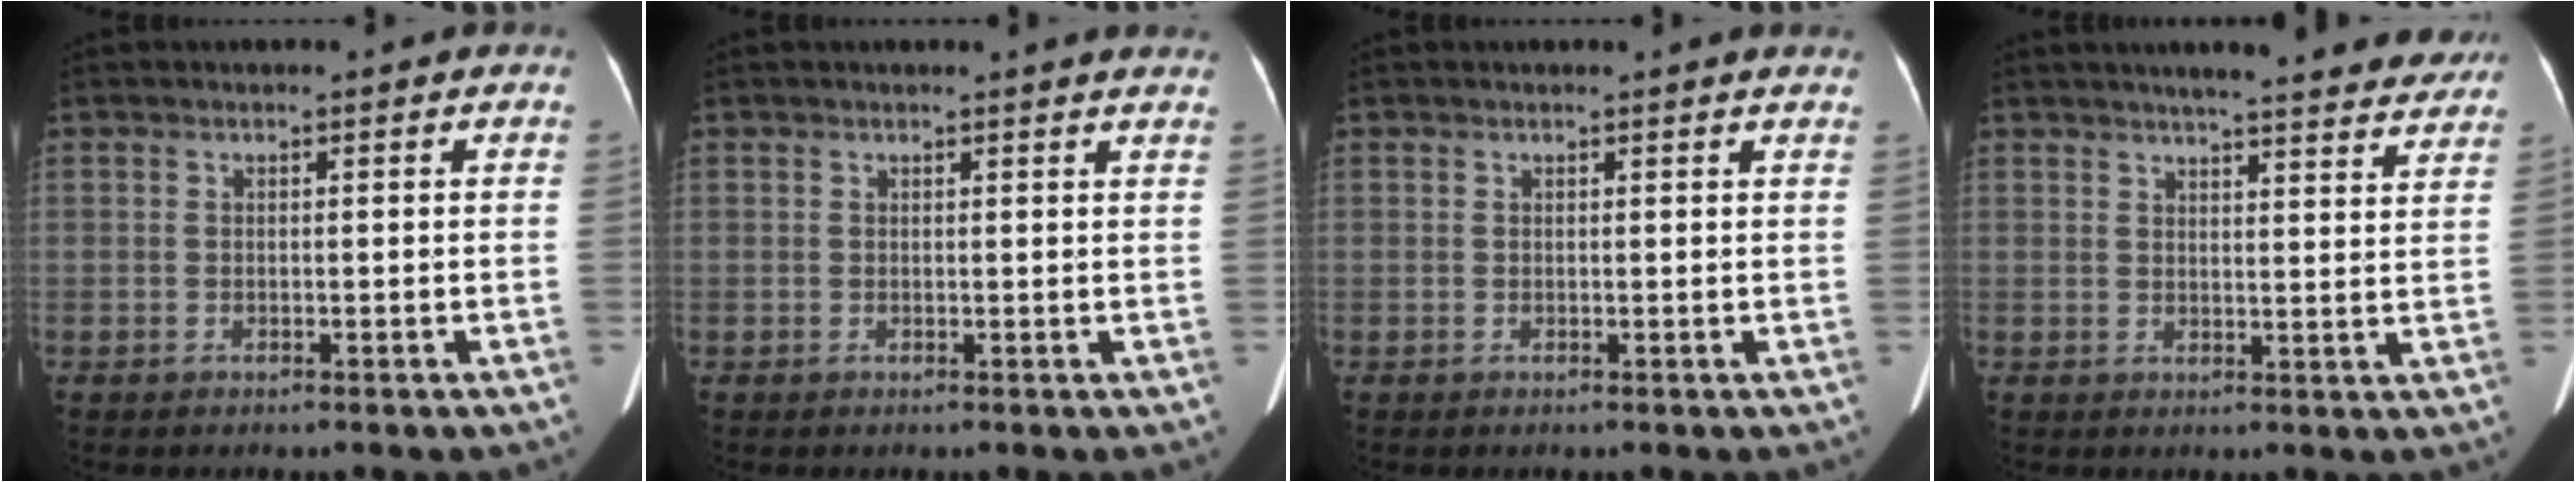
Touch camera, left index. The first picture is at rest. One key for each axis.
{"total": 3.6, "fx": 3.5, "fy": 0.0, "fz": 1.0, "tx": -0.015, "ty": -0.004, "tz": 0.021}
{"total": 1.8, "fx": 1.8, "fy": -0.1, "fz": 0.5, "tx": -0.014, "ty": -0.004, "tz": 0.008}
{"total": 17.4, "fx": 15.5, "fy": 2.6, "fz": 7.4, "tx": -0.085, "ty": 0.003, "tz": 0.181}